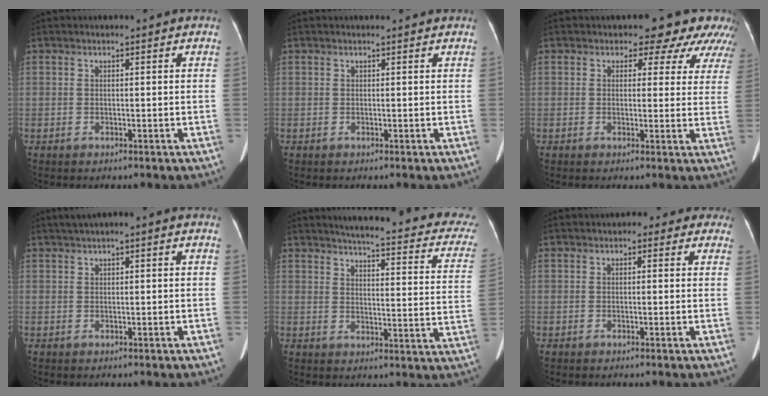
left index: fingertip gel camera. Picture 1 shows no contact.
{"total": 1.3, "force": [1.3, 0.1, 0.3], "torque": [-0.011, 0.006, 0.014]}
{"total": 9.6, "force": [7.7, 4.9, 2.8], "torque": [-0.002, 0.003, 0.058]}
{"total": 2.4, "force": [1.2, 0.5, 2.0], "torque": [-0.037, 0.018, 0.021]}
{"total": 23.4, "force": [20.4, 3.4, 11.0], "torque": [-0.131, -0.049, 0.217]}
{"total": 2.7, "force": [1.5, 2.0, 1.2], "torque": [-0.003, 0.011, 0.006]}